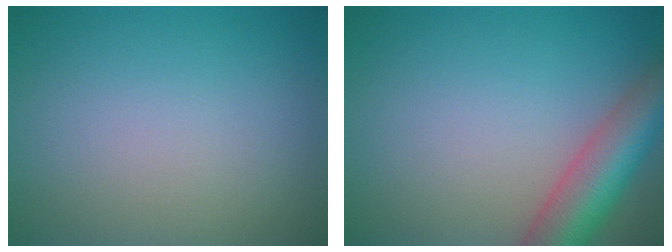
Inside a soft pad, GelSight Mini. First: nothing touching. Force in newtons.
{"total": 6.8, "press": 6.8, "slide": 0.4}